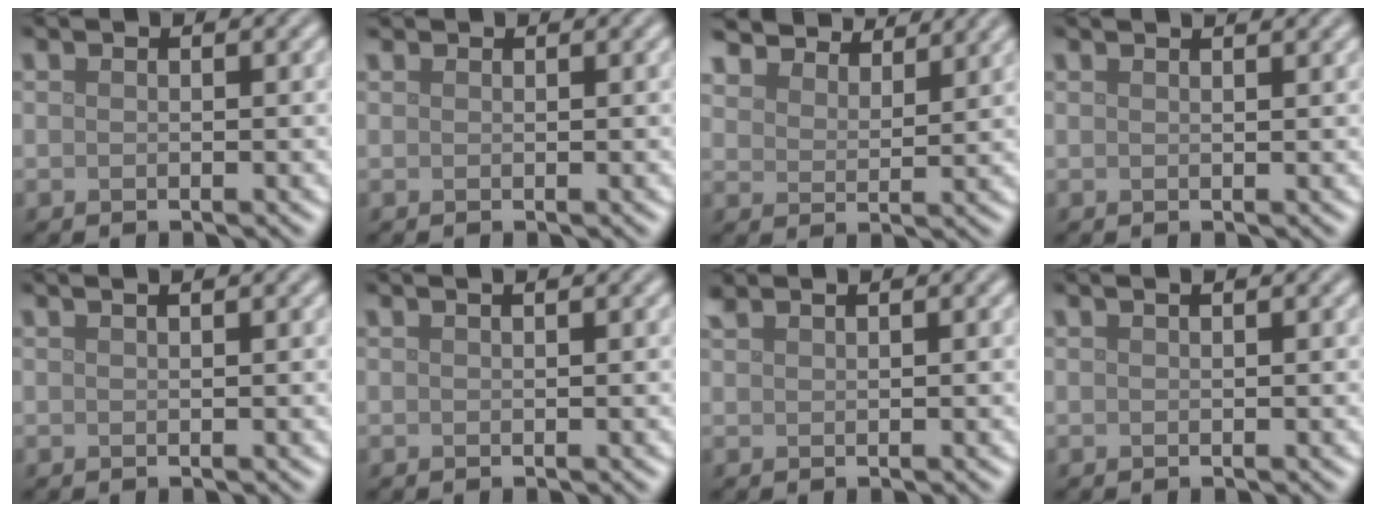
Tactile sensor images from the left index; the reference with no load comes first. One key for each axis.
{"total": 0.6, "fx": 0.6, "fy": 0.2, "fz": -0.1, "tx": 0.003, "ty": 0.001, "tz": 0.012}
{"total": 6.7, "fx": 6.3, "fy": 1.4, "fz": 1.6, "tx": -0.048, "ty": -0.001, "tz": 0.112}
{"total": 2.2, "fx": 1.8, "fy": 0.7, "fz": 1.0, "tx": 0.001, "ty": 0.005, "tz": 0.000}
{"total": 2.3, "fx": 1.4, "fy": 1.0, "fz": 1.4, "tx": -0.001, "ty": 0.004, "tz": -0.008}
{"total": 1.4, "fx": 0.9, "fy": 0.5, "fz": 0.9, "tx": -0.005, "ty": 0.000, "tz": 0.001}
{"total": 1.3, "fx": 1.2, "fy": 0.2, "fz": 0.5, "tx": -0.007, "ty": 0.004, "tz": 0.023}
{"total": 1.4, "fx": 1.0, "fy": 0.5, "fz": 0.9, "tx": -0.005, "ty": -0.001, "tz": 0.001}